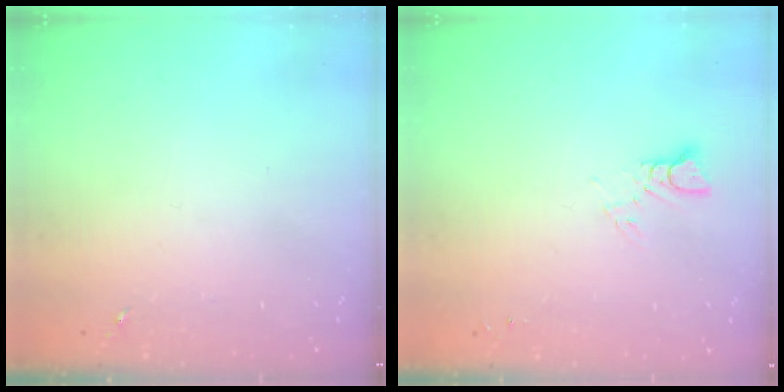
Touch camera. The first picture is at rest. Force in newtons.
{"total": 2.9, "press": 2.9, "slide": 0.2}